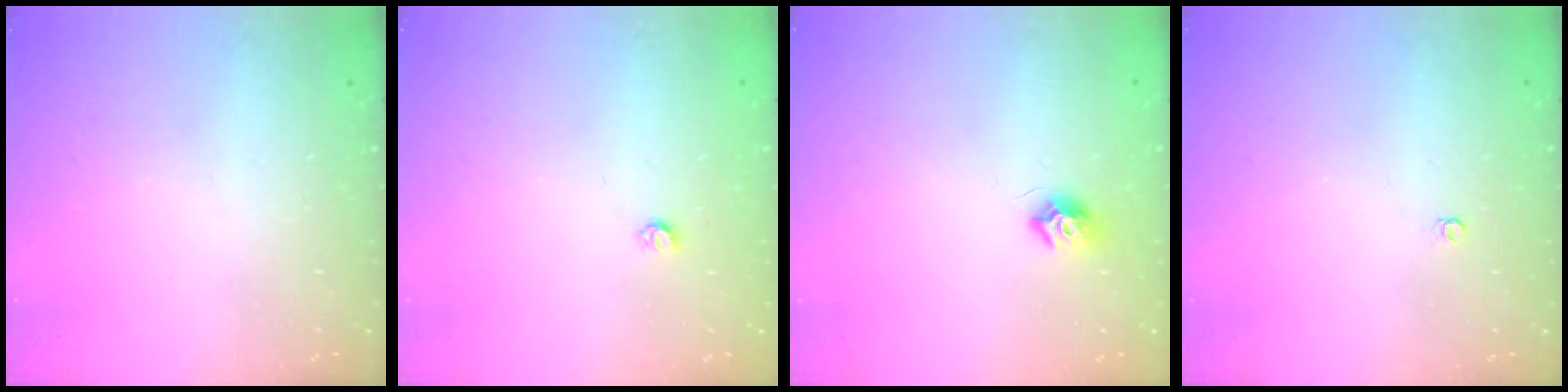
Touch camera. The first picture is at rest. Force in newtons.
{"total": 3.2, "press": 3.2, "slide": 0.3}
{"total": 7.6, "press": 7.6, "slide": 0.4}
{"total": 3.6, "press": 3.6, "slide": 0.6}